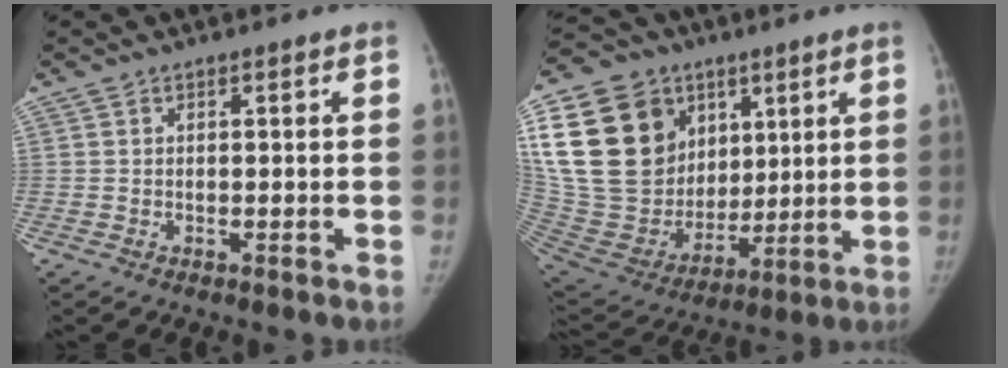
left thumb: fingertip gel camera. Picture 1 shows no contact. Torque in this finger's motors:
{"motor_torque": [0.87, 0.85, 1.39, -1.39, 0.61]}